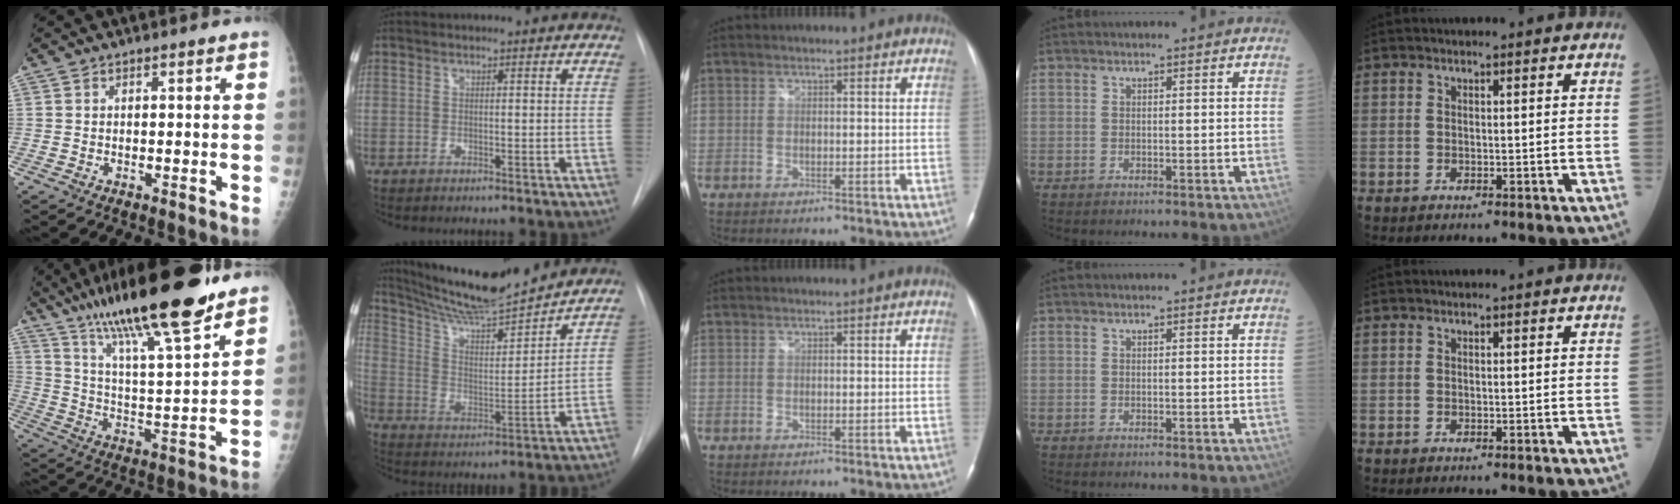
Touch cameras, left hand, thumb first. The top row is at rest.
{"thumb": {"total": 24.8, "force": [17.9, 4.1, 16.7], "torque": [-0.271, -0.058, 0.307]}, "index": {"total": 15.0, "force": [14.1, 0.6, 5.3], "torque": [-0.099, -0.011, 0.241]}}